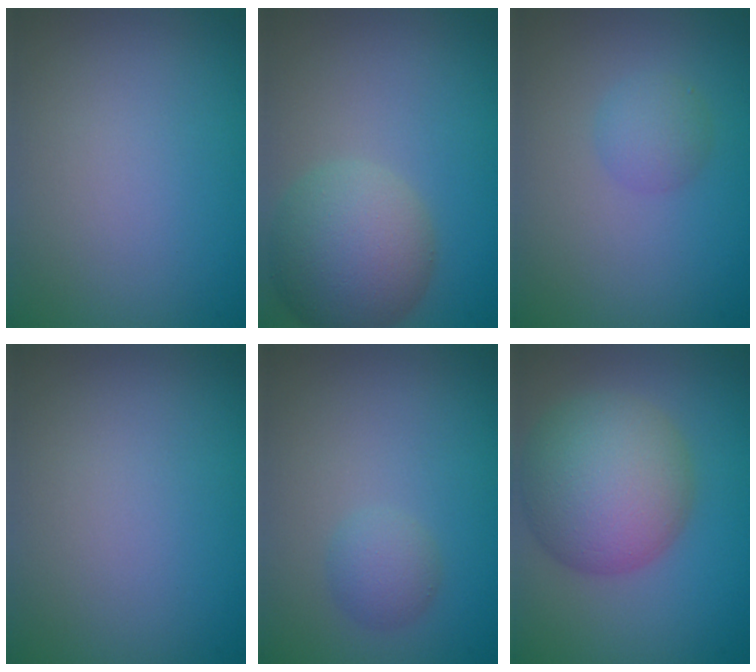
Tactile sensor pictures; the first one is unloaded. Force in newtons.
{"total": 6.9, "press": 6.9, "slide": 0.2}
{"total": 1.7, "press": 1.7, "slide": 0.0}
{"total": 0.0}
{"total": 1.8, "press": 1.8, "slide": 0.1}
{"total": 8.8, "press": 8.8, "slide": 0.4}